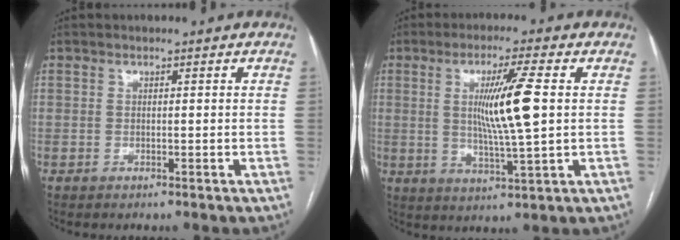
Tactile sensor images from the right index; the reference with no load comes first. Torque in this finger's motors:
{"motor_torque": [0.93, 0.42, 0.54, 0.15]}